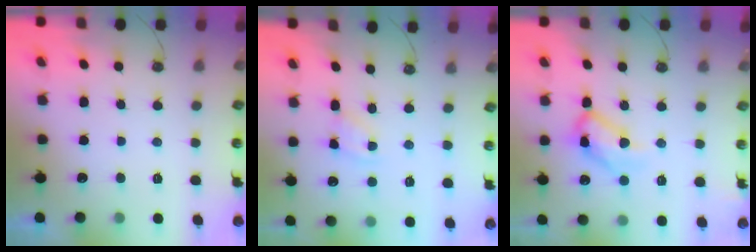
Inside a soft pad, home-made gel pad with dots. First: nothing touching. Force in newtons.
{"total": 2.1, "press": 2.1, "slide": 0.3}
{"total": 12.4, "press": 12.3, "slide": 1.6}